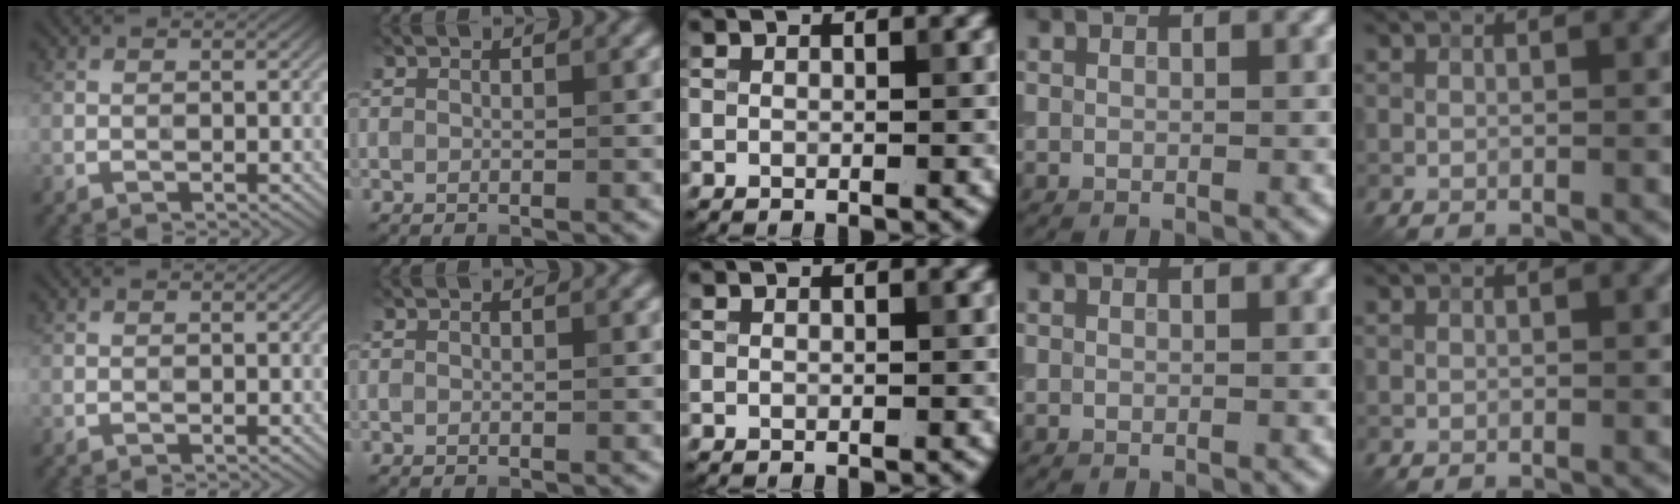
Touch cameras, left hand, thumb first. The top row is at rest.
{}